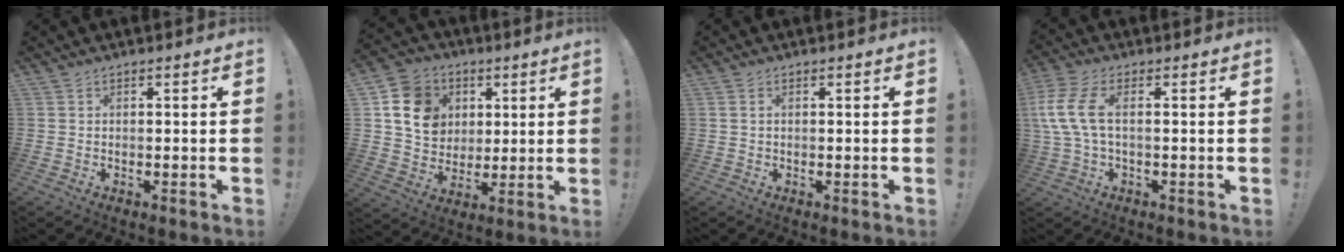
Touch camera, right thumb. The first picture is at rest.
{"total": 14.6, "force": [4.8, 12.1, 6.7], "torque": [-0.093, -0.007, 0.099]}
{"total": 0.8, "force": [0.3, 0.5, 0.6], "torque": [-0.016, 0.005, 0.006]}
{"total": 10.6, "force": [1.2, 5.1, 9.2], "torque": [-0.199, 0.003, 0.027]}